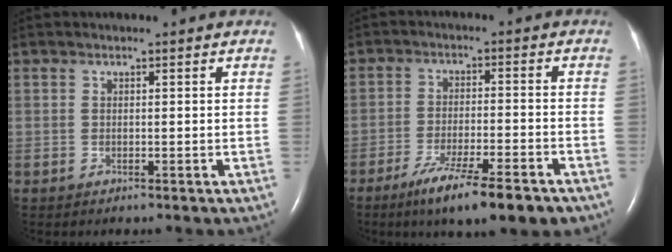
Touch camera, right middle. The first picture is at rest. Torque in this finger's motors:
{"motor_torque": [1.17, -0.97, 0.20, 0.11]}